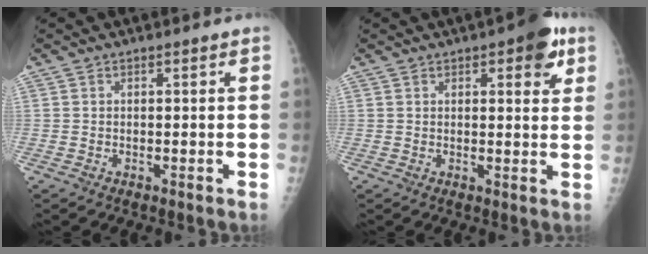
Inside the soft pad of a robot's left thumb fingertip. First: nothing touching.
{"total": 7.1, "force": [3.5, 2.6, 5.5], "torque": [-0.047, -0.011, 0.037]}